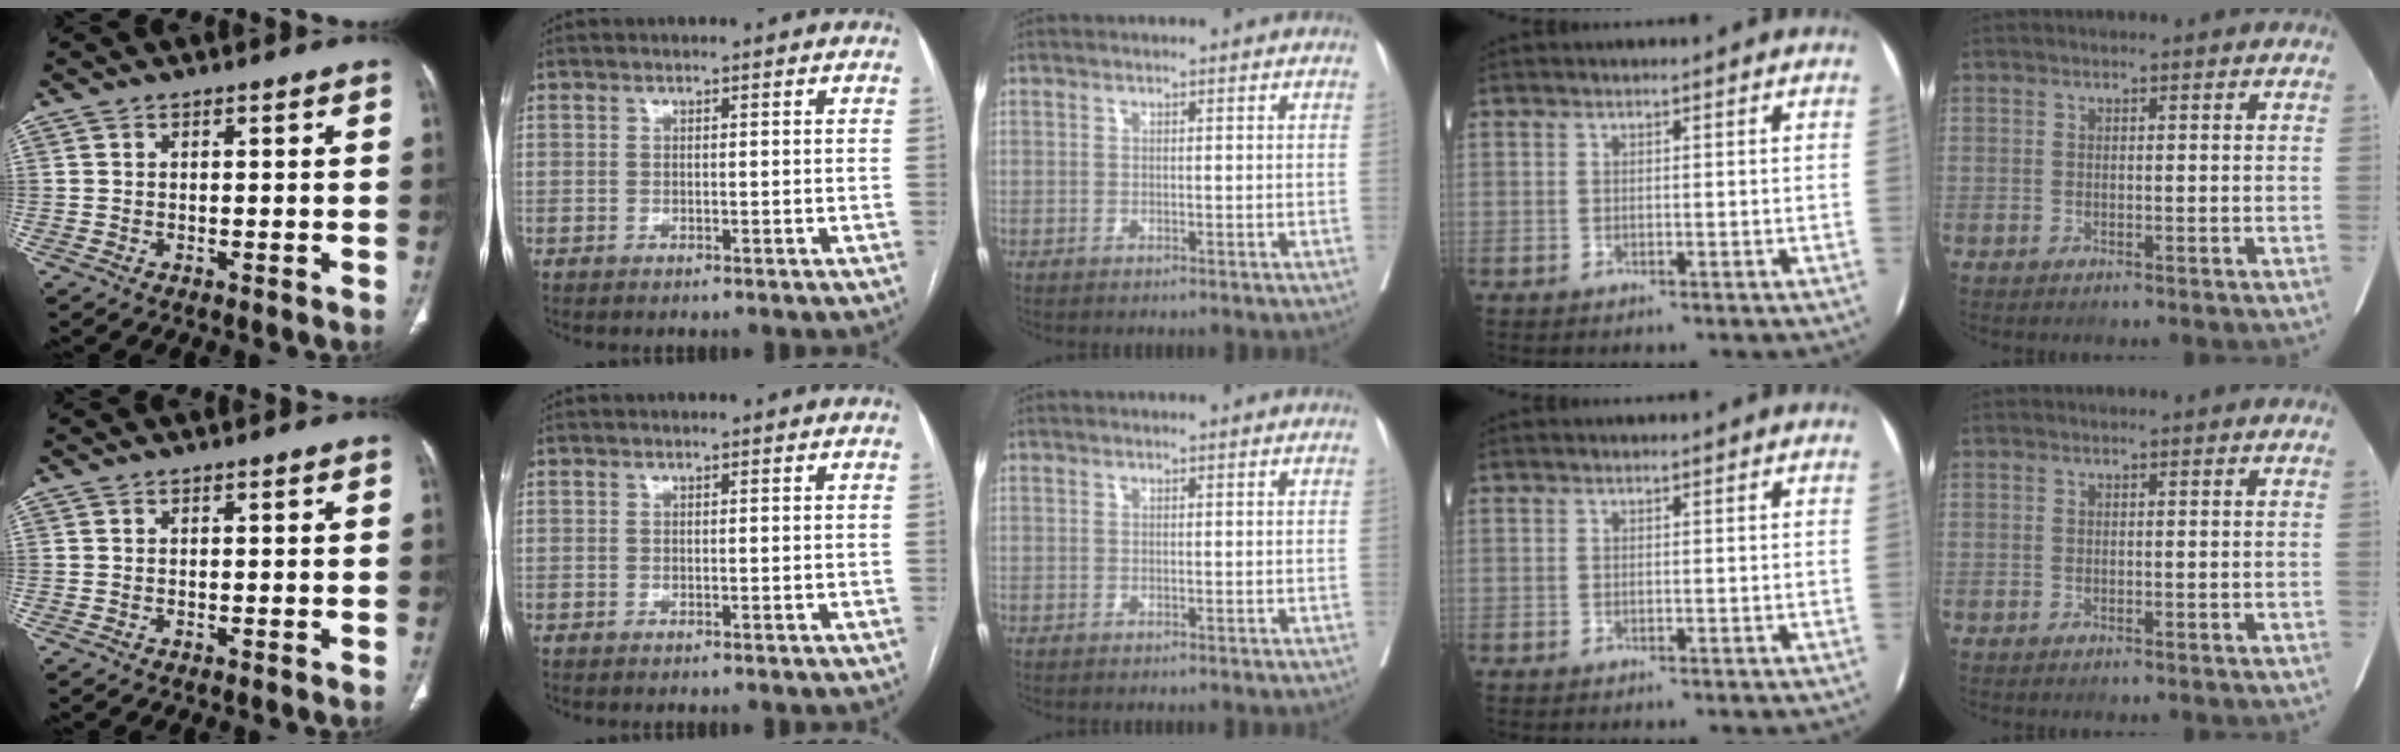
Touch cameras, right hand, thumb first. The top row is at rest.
{}